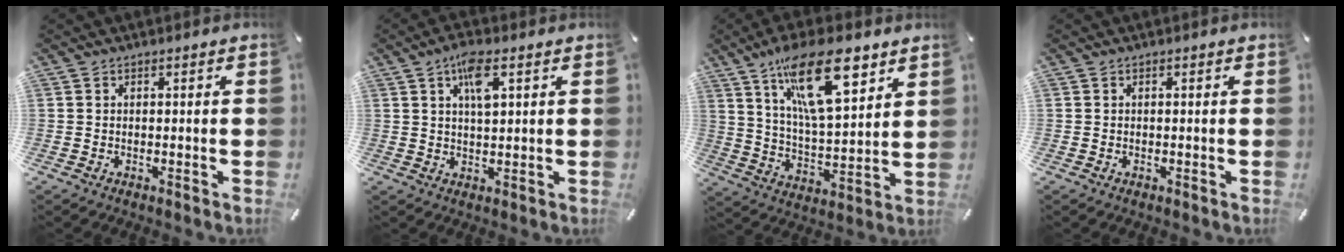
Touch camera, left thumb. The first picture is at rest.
{"total": 6.8, "force": [3.1, 2.3, 5.6], "torque": [-0.102, 0.000, 0.050]}
{"total": 19.5, "force": [10.8, 8.0, 14.1], "torque": [-0.255, -0.032, 0.177]}
{"total": 0.0}